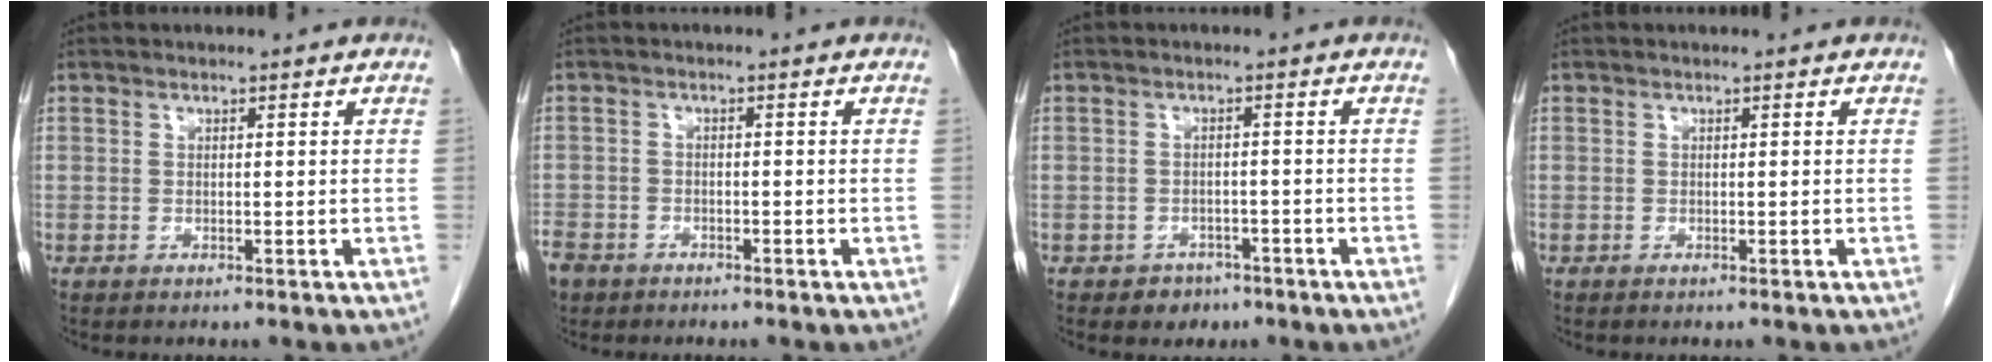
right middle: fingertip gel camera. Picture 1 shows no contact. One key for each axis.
{"total": 6.4, "fx": -4.5, "fy": 4.2, "fz": 1.9, "tx": -0.059, "ty": -0.004, "tz": -0.080}
{"total": 2.9, "fx": -1.8, "fy": 2.2, "fz": 0.4, "tx": -0.009, "ty": 0.010, "tz": -0.020}
{"total": 0.0}